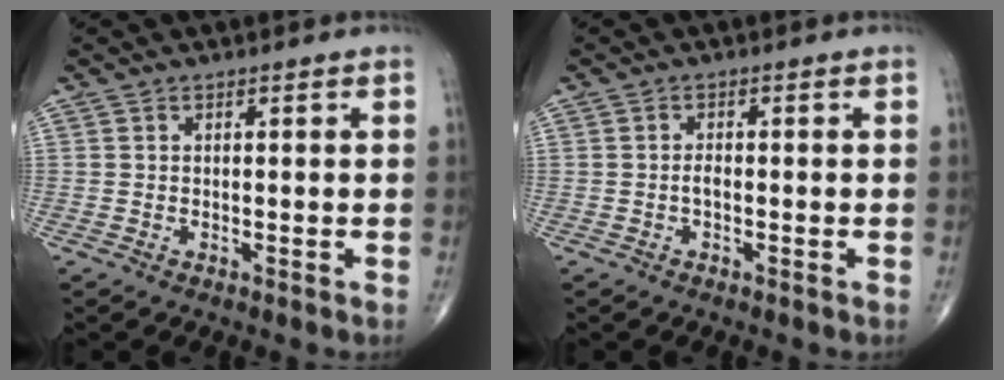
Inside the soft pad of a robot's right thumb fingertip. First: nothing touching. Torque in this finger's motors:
{"motor_torque": [0.13, 0.03, 0.22, -0.22, 0.01]}